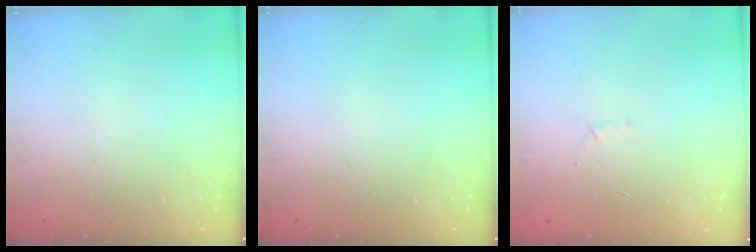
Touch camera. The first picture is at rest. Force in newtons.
{"total": 0.0}
{"total": 2.9, "press": 2.8, "slide": 0.7}